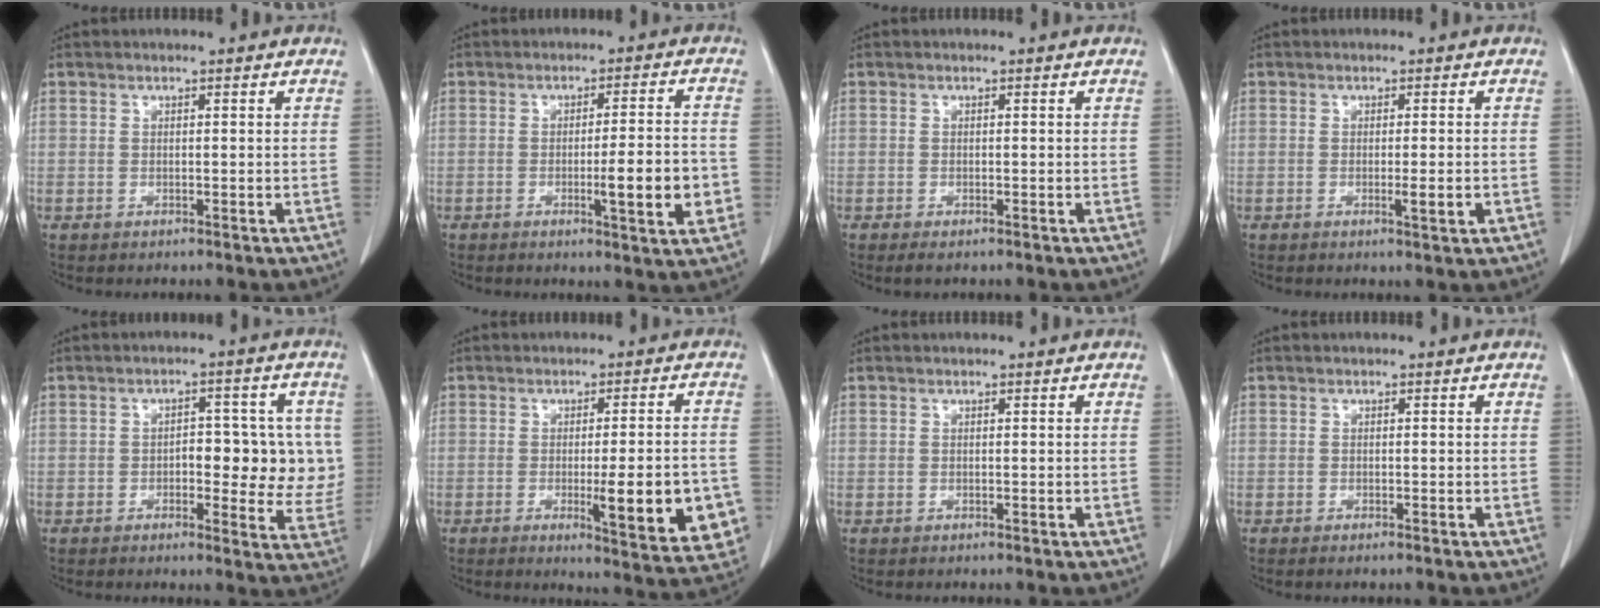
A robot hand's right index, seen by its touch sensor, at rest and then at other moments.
{"total": 8.6, "force": [-2.3, 0.6, 8.3], "torque": [-0.110, -0.005, -0.031]}
{"total": 1.2, "force": [-0.8, 0.4, 0.8], "torque": [-0.014, -0.003, -0.010]}
{"total": 2.7, "force": [-0.8, 0.2, 2.6], "torque": [-0.038, -0.005, -0.011]}
{"total": 9.6, "force": [0.1, 4.5, 8.5], "torque": [-0.085, 0.016, 0.004]}
{"total": 12.9, "force": [-3.5, 2.5, 12.1], "torque": [-0.125, -0.006, -0.035]}
{"total": 0.0}
{"total": 0.9, "force": [-0.7, 0.1, 0.5], "torque": [-0.012, -0.002, -0.009]}